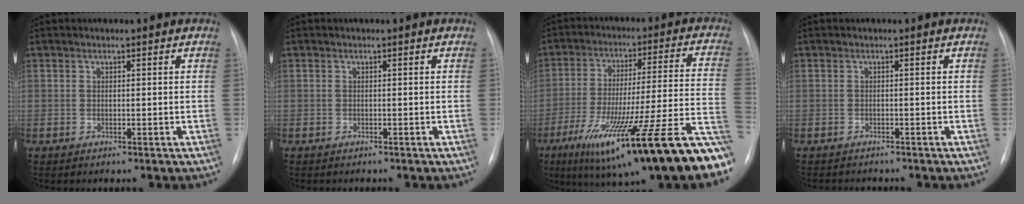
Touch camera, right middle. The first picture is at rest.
{"total": 0.9, "force": [-0.8, 0.3, 0.3], "torque": [-0.009, 0.000, -0.010]}
{"total": 29.2, "force": [-17.5, 1.9, 23.4], "torque": [-0.267, -0.022, -0.275]}
{"total": 2.4, "force": [-2.3, 0.6, 0.4], "torque": [-0.002, -0.006, -0.029]}